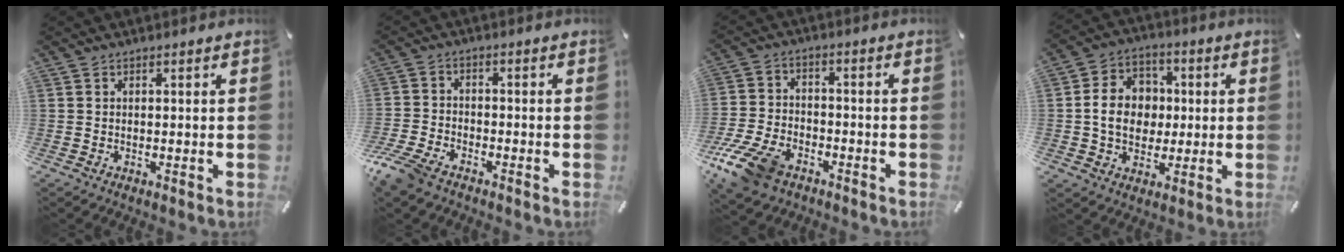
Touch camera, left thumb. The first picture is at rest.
{"total": 6.6, "force": [-5.3, 2.7, 2.7], "torque": [-0.075, 0.014, -0.108]}
{"total": 11.7, "force": [-7.8, 6.5, 6.0], "torque": [-0.120, 0.040, -0.144]}
{"total": 10.8, "force": [-0.1, 9.2, 5.6], "torque": [-0.106, 0.019, 0.001]}